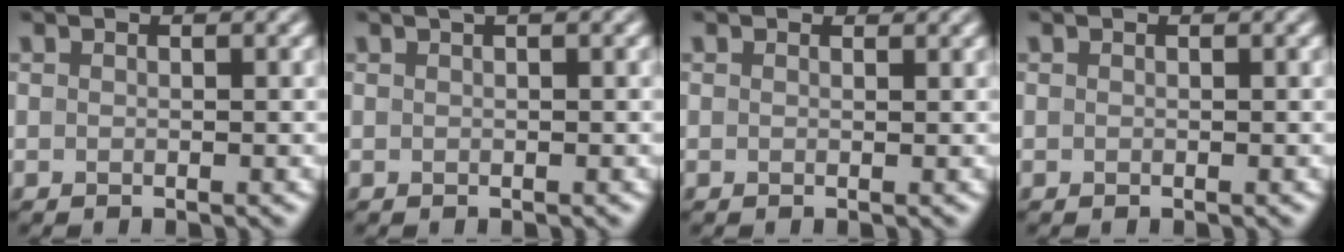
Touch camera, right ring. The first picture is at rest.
{"total": 1.1, "force": [0.7, 0.3, 0.9], "torque": [-0.013, 0.007, 0.008]}
{"total": 0.6, "force": [0.5, 0.3, 0.1], "torque": [-0.003, -0.004, 0.006]}
{"total": 0.0}